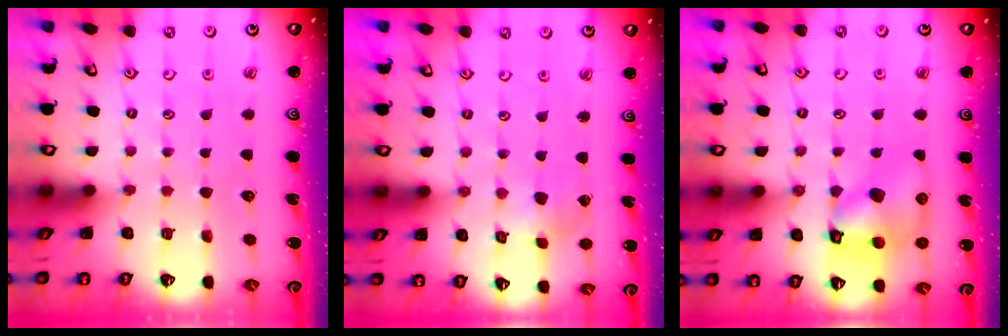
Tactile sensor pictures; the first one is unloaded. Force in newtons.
{"total": 2.6, "press": 2.6, "slide": 0.3}
{"total": 11.0, "press": 10.9, "slide": 1.7}